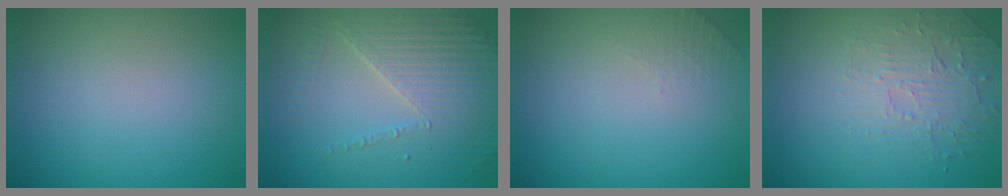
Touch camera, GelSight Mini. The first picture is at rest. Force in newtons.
{"total": 3.9, "press": 3.6, "slide": 1.6}
{"total": 1.3, "press": 1.2, "slide": 0.3}
{"total": 2.2, "press": 1.7, "slide": 1.5}